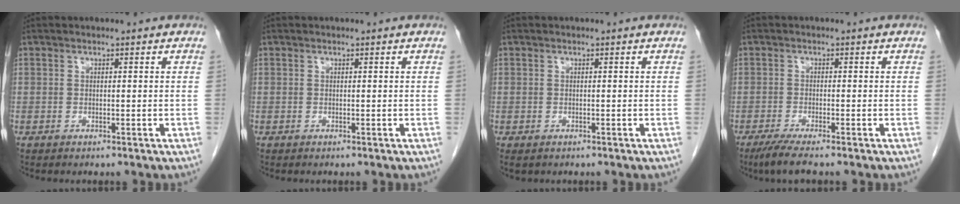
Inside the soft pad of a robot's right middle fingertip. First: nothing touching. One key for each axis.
{"total": 0.0}
{"total": 1.0, "fx": -0.6, "fy": 0.7, "fz": 0.4, "tx": -0.007, "ty": 0.001, "tz": -0.004}
{"total": 4.0, "fx": -3.0, "fy": -0.1, "fz": 2.6, "tx": -0.051, "ty": -0.011, "tz": -0.057}